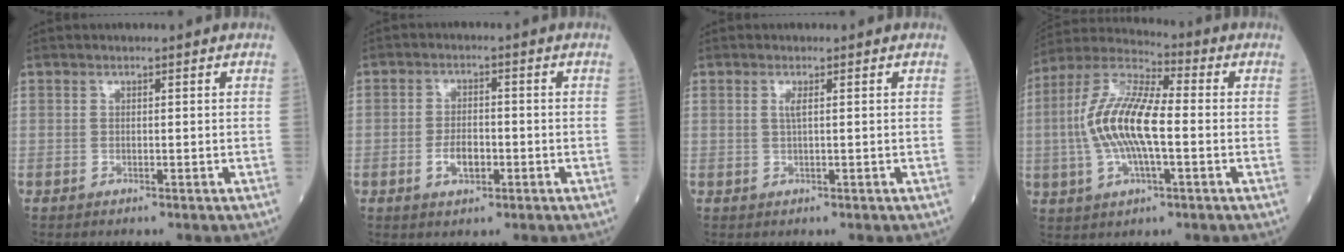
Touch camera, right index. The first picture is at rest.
{"total": 4.0, "force": [-1.3, 1.9, 3.2], "torque": [-0.060, 0.002, -0.022]}
{"total": 1.1, "force": [0.3, -0.1, 1.1], "torque": [-0.029, 0.000, 0.005]}
{"total": 13.8, "force": [-1.0, 3.9, 13.2], "torque": [-0.280, 0.014, -0.022]}